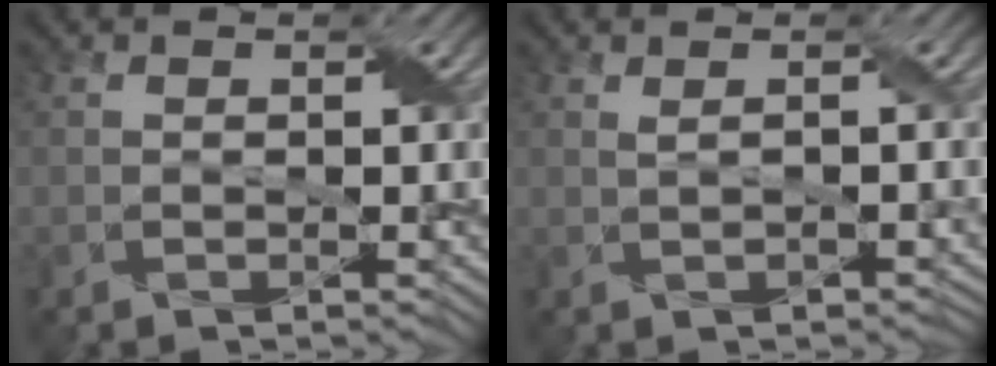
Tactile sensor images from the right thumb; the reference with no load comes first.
{"total": 0.8, "force": [0.2, 0.2, 0.8], "torque": [-0.021, 0.004, 0.010]}